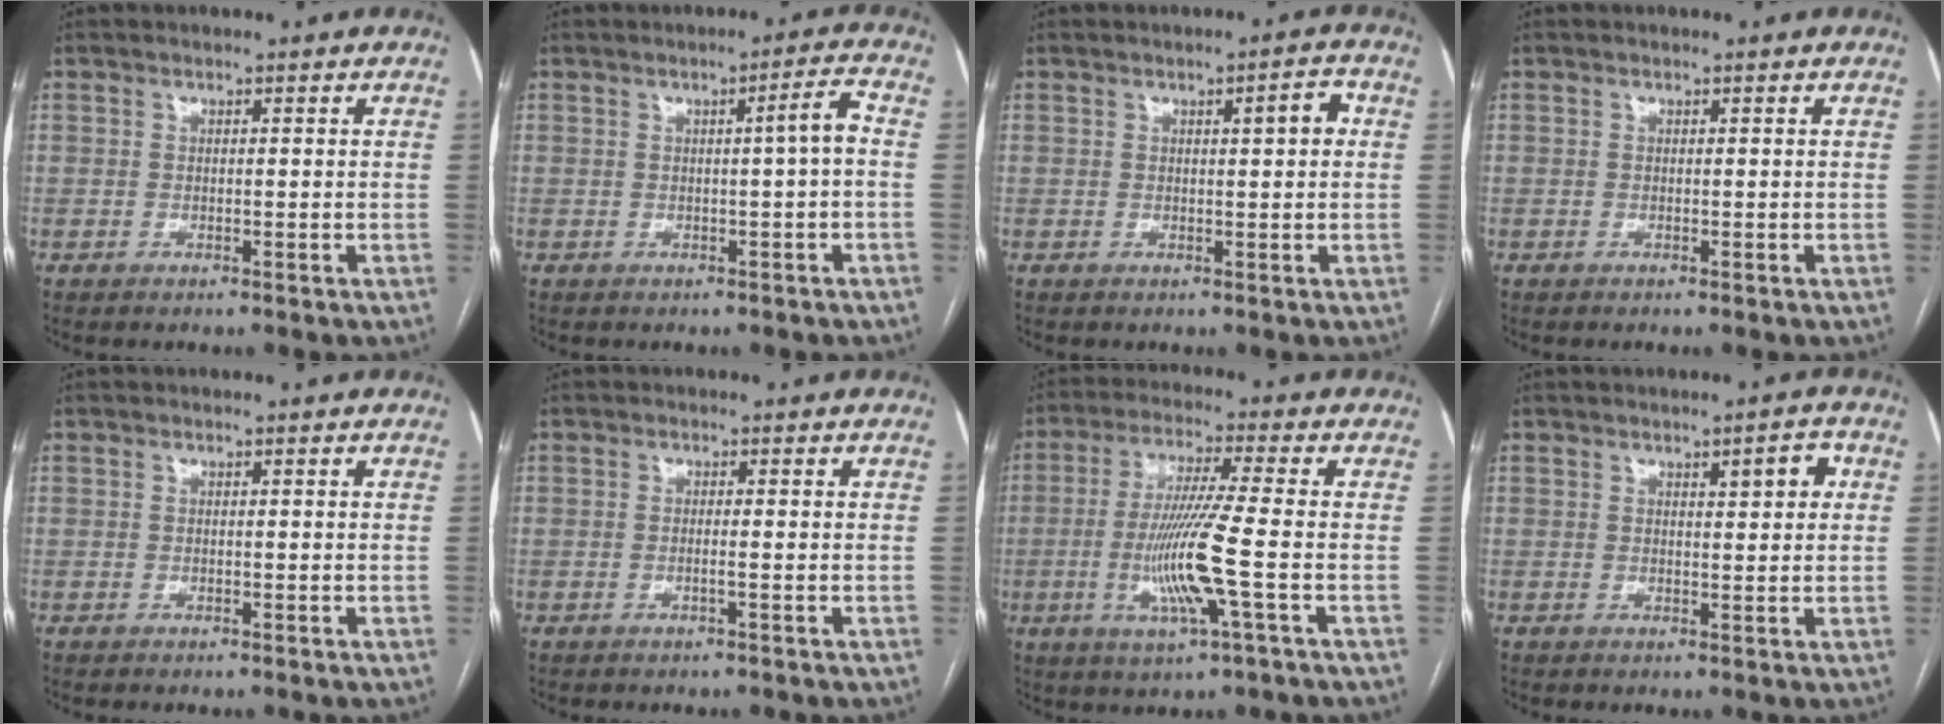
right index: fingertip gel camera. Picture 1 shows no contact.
{"total": 3.0, "force": [-0.1, -0.3, 3.0], "torque": [-0.041, 0.005, 0.001]}
{"total": 3.0, "force": [0.7, 0.6, 2.8], "torque": [-0.037, 0.009, 0.008]}
{"total": 0.0}
{"total": 0.0}
{"total": 0.9, "force": [-0.3, -0.2, 0.8], "torque": [-0.013, 0.001, -0.004]}
{"total": 10.9, "force": [-2.4, -0.8, 10.6], "torque": [-0.214, -0.014, -0.047]}
{"total": 3.3, "force": [1.2, 0.9, 2.9], "torque": [-0.038, 0.003, 0.017]}